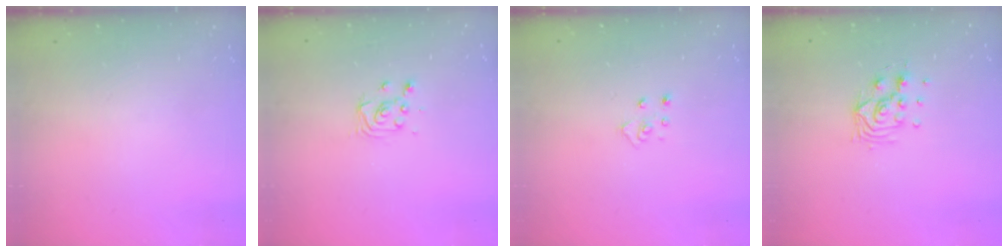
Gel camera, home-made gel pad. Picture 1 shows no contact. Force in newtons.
{"total": 3.8, "press": 3.7, "slide": 0.5}
{"total": 3.8, "press": 3.8, "slide": 0.4}
{"total": 8.3, "press": 8.3, "slide": 0.7}